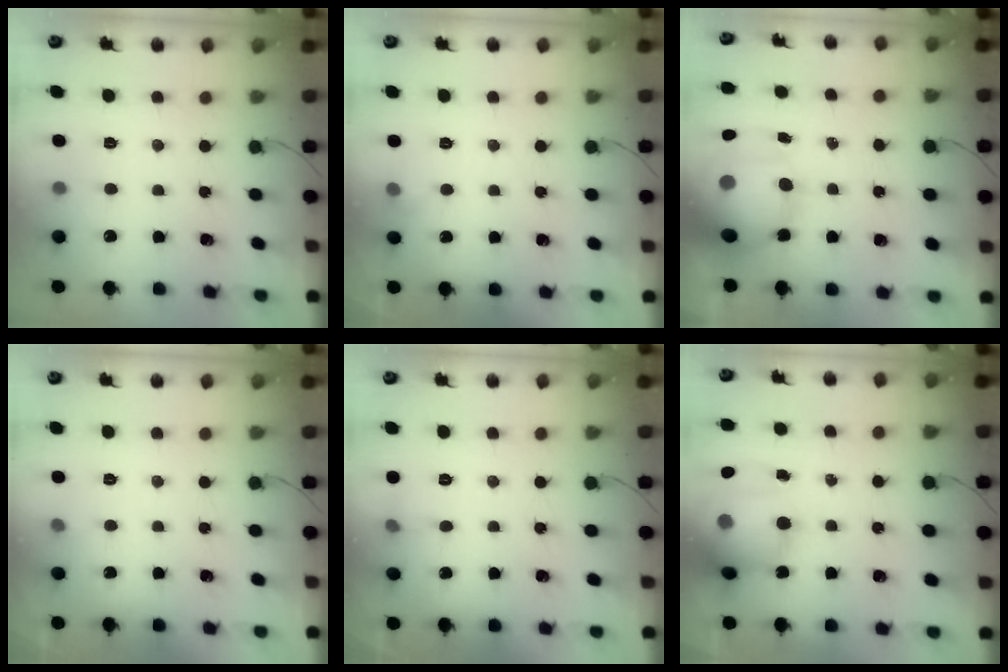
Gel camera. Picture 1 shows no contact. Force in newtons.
{"total": 4.6, "press": 4.4, "slide": 1.3}
{"total": 18.5, "press": 17.9, "slide": 4.9}
{"total": 2.9, "press": 2.6, "slide": 1.2}
{"total": 4.8, "press": 4.6, "slide": 1.4}
{"total": 19.7, "press": 19.4, "slide": 3.8}